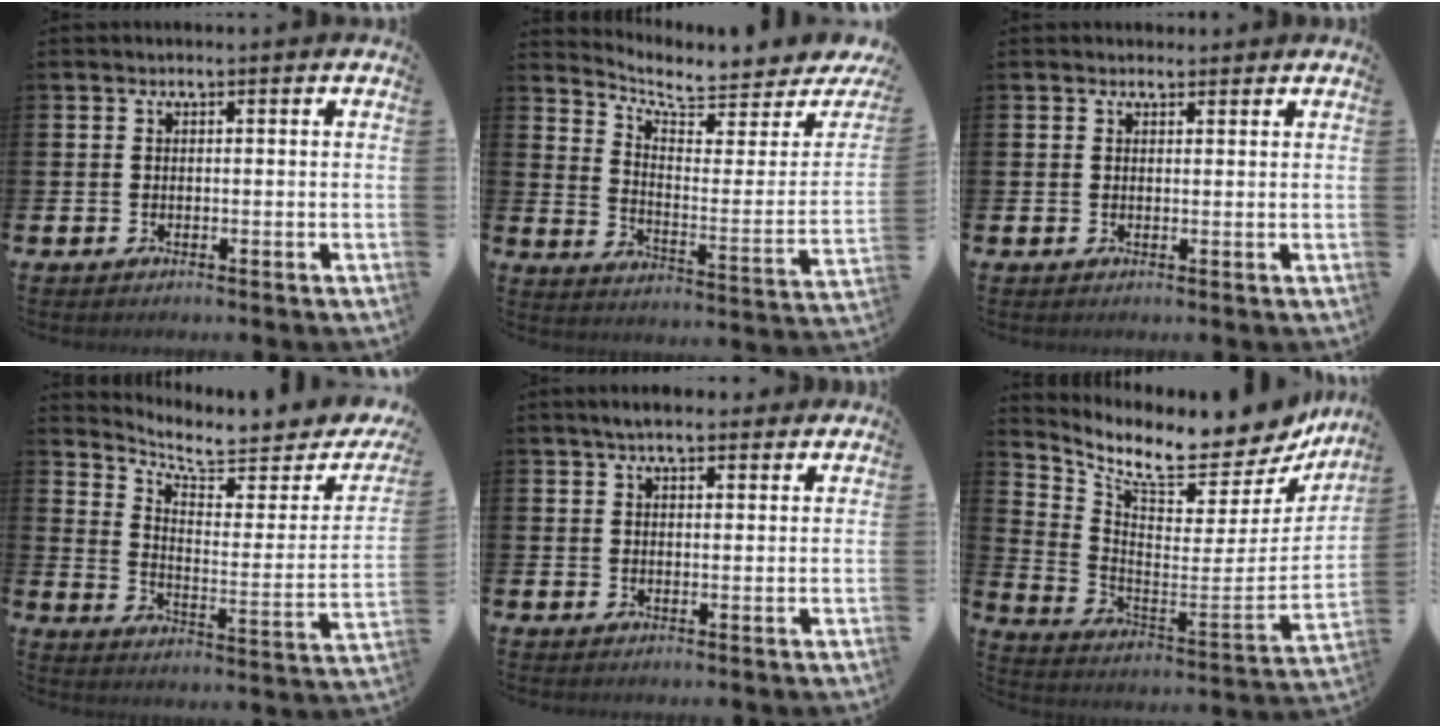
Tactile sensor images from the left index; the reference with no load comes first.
{"total": 6.1, "force": [5.8, 1.2, 1.6], "torque": [-0.053, -0.058, 0.093]}
{"total": 1.4, "force": [1.2, 0.6, 0.1], "torque": [0.014, -0.002, 0.019]}
{"total": 6.2, "force": [5.8, 1.3, 1.8], "torque": [-0.055, -0.057, 0.093]}
{"total": 3.9, "force": [3.4, 1.1, 1.6], "torque": [-0.028, -0.009, 0.061]}
{"total": 9.3, "force": [8.1, 2.4, 3.9], "torque": [-0.091, -0.084, 0.127]}